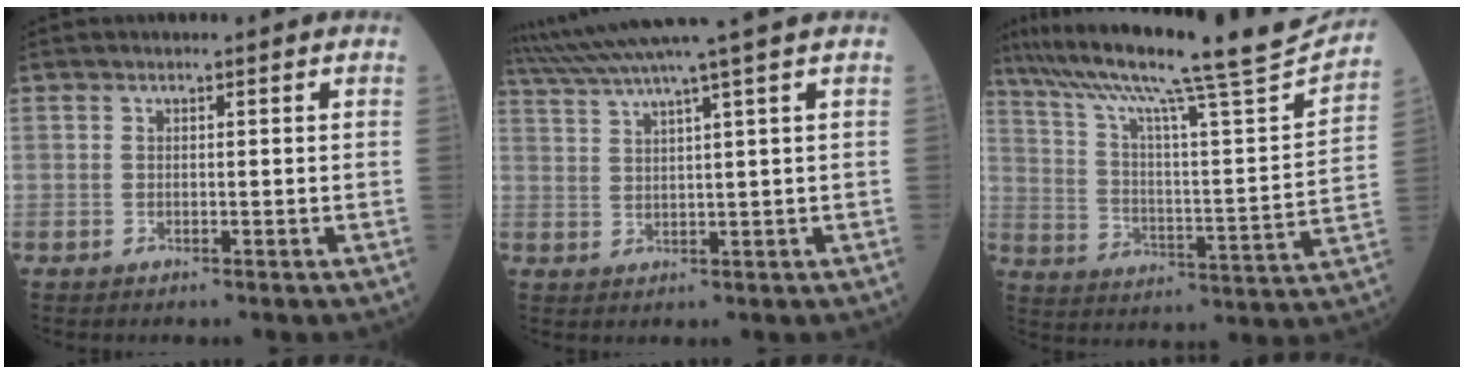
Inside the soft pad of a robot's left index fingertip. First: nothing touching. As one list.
[{"total": 9.4, "force": [7.7, -3.0, 4.3], "torque": [-0.076, 0.009, 0.127]}, {"total": 25.7, "force": [22.4, -0.4, 12.7], "torque": [-0.216, -0.045, 0.318]}]